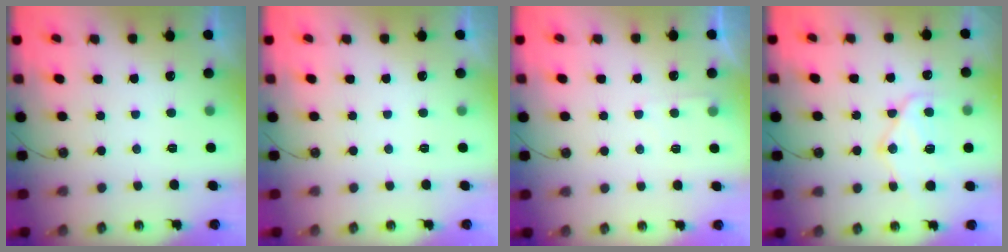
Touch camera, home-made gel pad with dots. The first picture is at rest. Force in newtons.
{"total": 0.0}
{"total": 4.3, "press": 4.2, "slide": 0.5}
{"total": 13.7, "press": 13.6, "slide": 1.1}